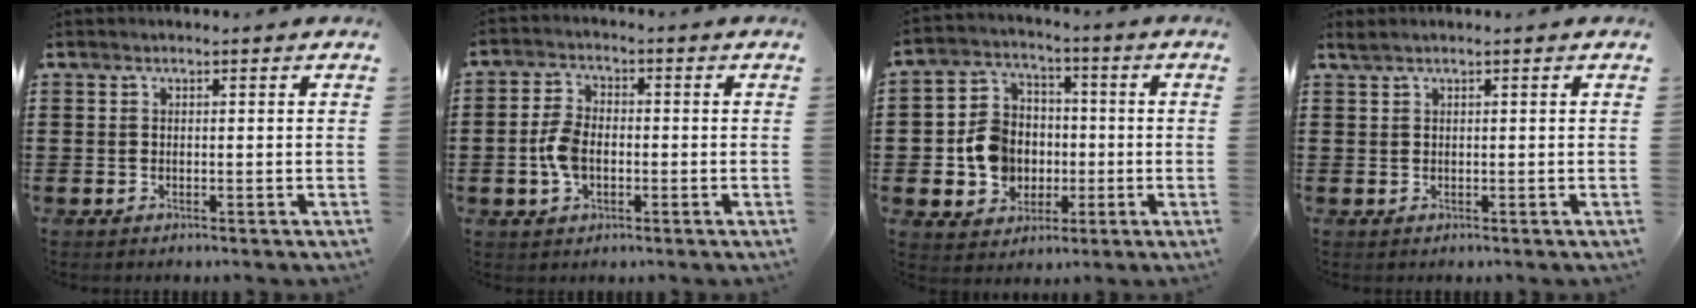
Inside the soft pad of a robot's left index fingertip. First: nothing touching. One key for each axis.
{"total": 5.4, "fx": -1.0, "fy": 3.2, "fz": 4.3, "tx": -0.104, "ty": -0.002, "tz": -0.024}
{"total": 8.6, "fx": -1.1, "fy": 7.7, "fz": 3.7, "tx": -0.106, "ty": 0.023, "tz": -0.017}
{"total": 0.7, "fx": 0.3, "fy": 0.0, "fz": 0.6, "tx": -0.011, "ty": -0.002, "tz": 0.007}